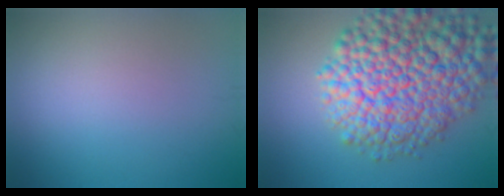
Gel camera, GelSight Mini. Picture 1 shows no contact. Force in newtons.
{"total": 12.3, "press": 12.3, "slide": 0.5}